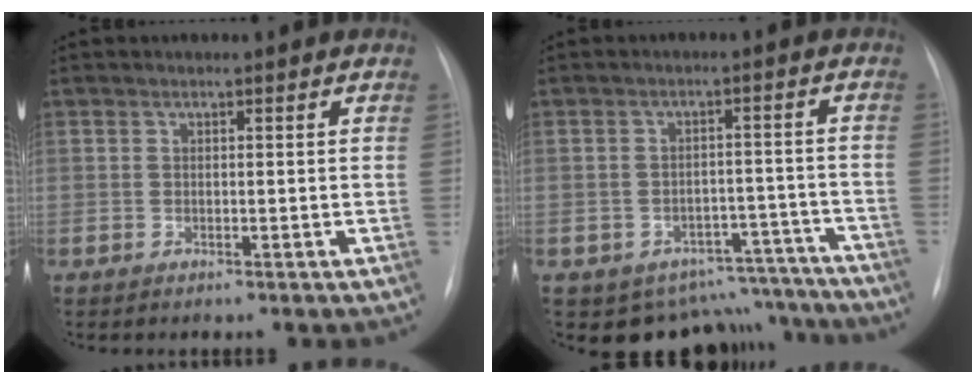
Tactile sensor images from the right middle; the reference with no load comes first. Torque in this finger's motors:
{"motor_torque": [0.58, -0.75, 0.05, 0.02]}